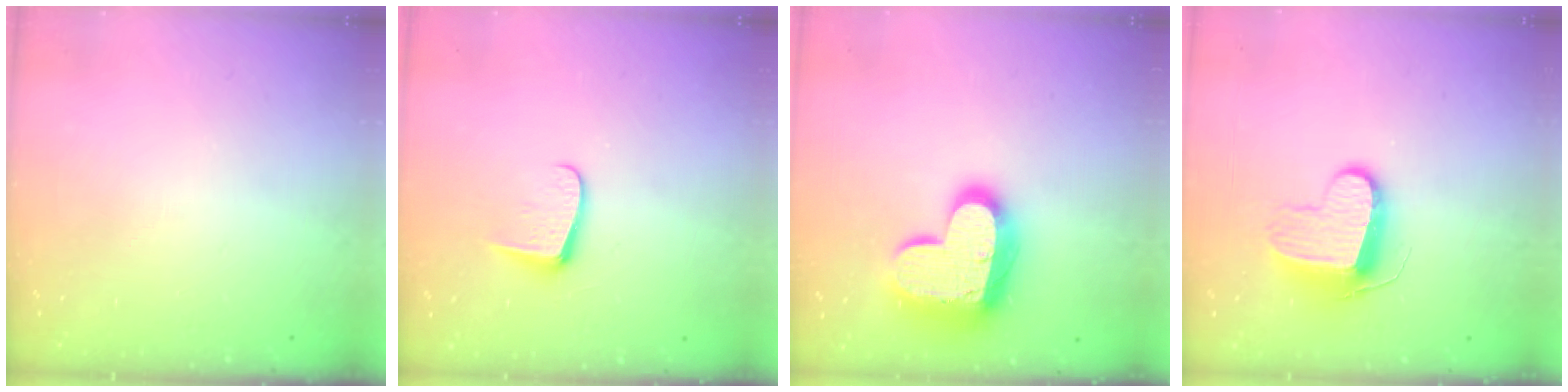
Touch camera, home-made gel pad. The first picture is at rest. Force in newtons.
{"total": 6.0, "press": 6.0, "slide": 0.8}
{"total": 17.8, "press": 17.8, "slide": 1.3}
{"total": 9.4, "press": 9.4, "slide": 0.2}